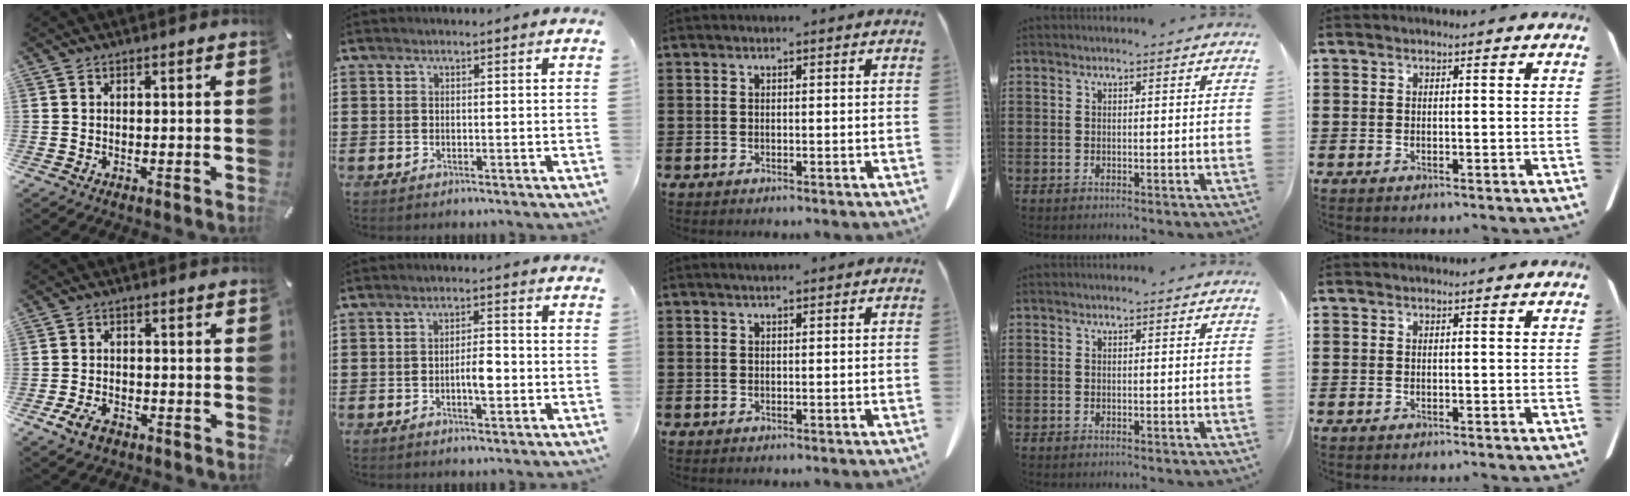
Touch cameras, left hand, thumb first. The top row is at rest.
{"thumb": {"total": 4.5, "force": [-2.7, 2.8, 2.4], "torque": [-0.059, 0.008, -0.053]}, "index": {"total": 3.8, "force": [-0.9, 1.2, 3.5], "torque": [-0.055, 0.002, -0.020]}, "middle": {"total": 0.7, "force": [0.5, 0.1, 0.4], "torque": [-0.008, 0.001, 0.009]}}